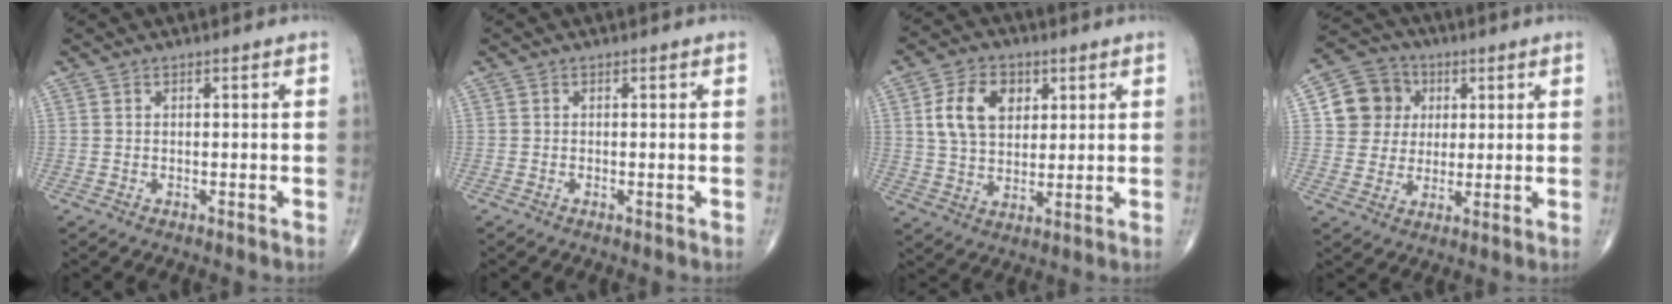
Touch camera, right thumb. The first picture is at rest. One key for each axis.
{"total": 0.0}
{"total": 10.5, "fx": 3.3, "fy": 7.3, "fz": 6.9, "tx": -0.105, "ty": -0.005, "tz": 0.062}
{"total": 10.0, "fx": 2.4, "fy": 9.2, "fz": 3.2, "tx": -0.027, "ty": 0.002, "tz": 0.036}